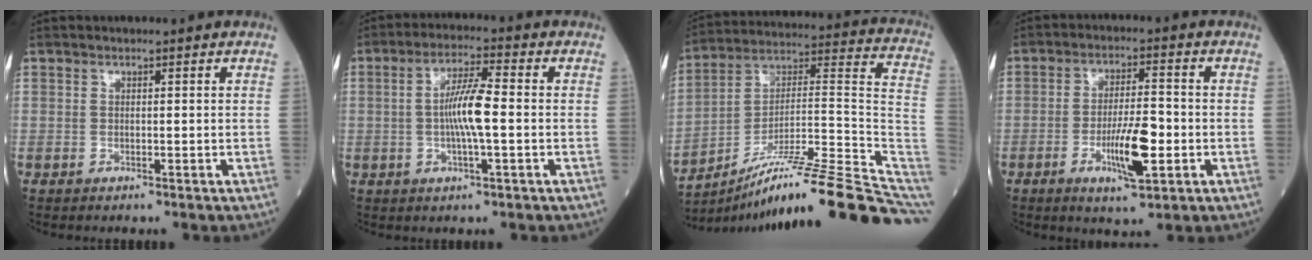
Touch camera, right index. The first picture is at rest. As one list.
[{"total": 7.2, "force": [-0.5, 0.7, 7.2], "torque": [-0.139, 0.004, -0.013]}, {"total": 25.9, "force": [-18.8, 0.2, 17.9], "torque": [-0.171, 0.035, -0.299]}, {"total": 8.2, "force": [-2.5, 1.6, 7.6], "torque": [-0.140, -0.004, -0.042]}]